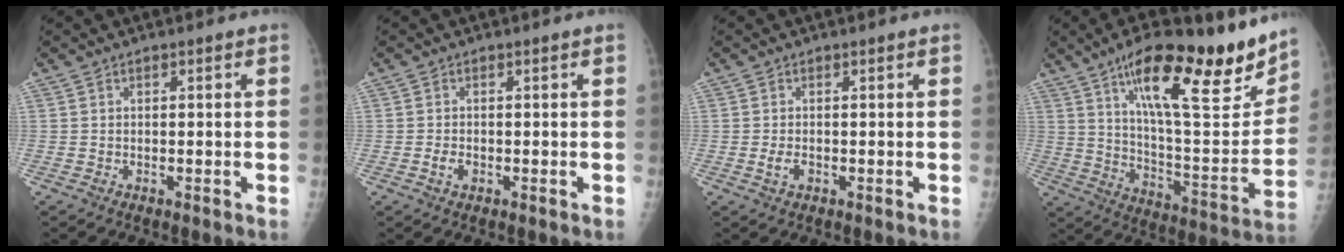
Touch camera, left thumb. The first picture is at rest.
{"total": 1.6, "force": [-0.4, 1.0, 1.1], "torque": [-0.020, 0.001, -0.007]}
{"total": 1.8, "force": [-0.4, 1.1, 1.4], "torque": [-0.027, 0.000, -0.005]}
{"total": 24.7, "force": [16.5, 6.2, 17.3], "torque": [-0.226, -0.071, 0.269]}